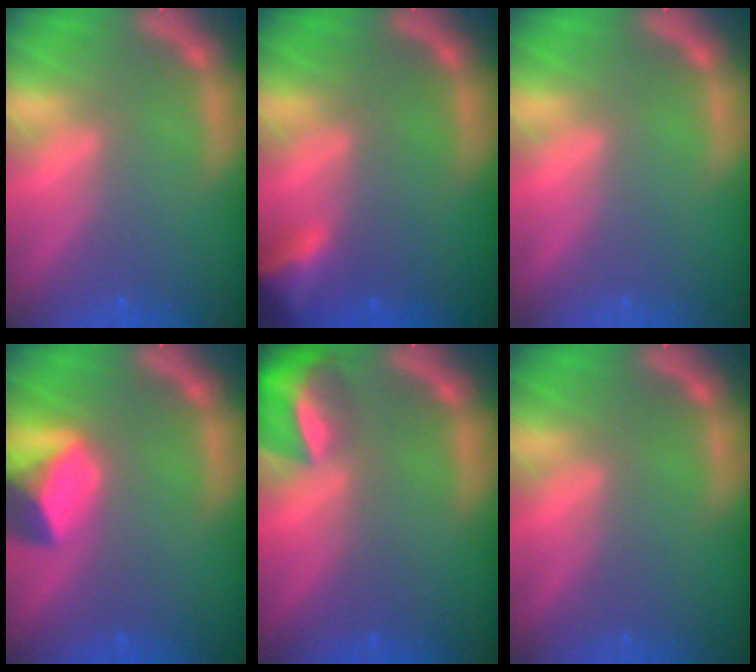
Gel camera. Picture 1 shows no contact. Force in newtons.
{"total": 3.5}
{"total": 0.0}
{"total": 5.4}
{"total": 6.0}
{"total": 0.0}